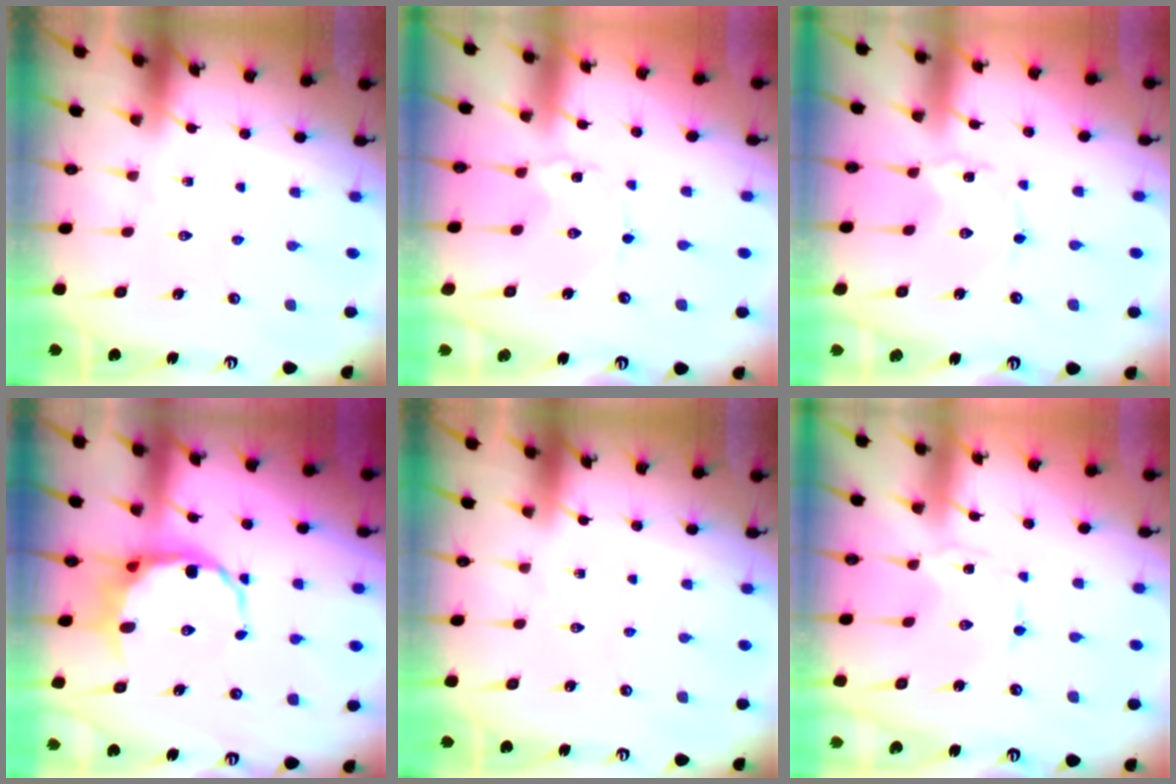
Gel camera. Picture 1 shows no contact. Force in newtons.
{"total": 0.0}
{"total": 0.9, "press": 0.9, "slide": 0.1}
{"total": 9.5, "press": 9.2, "slide": 2.5}
{"total": 0.0}
{"total": 0.7, "press": 0.7, "slide": 0.0}